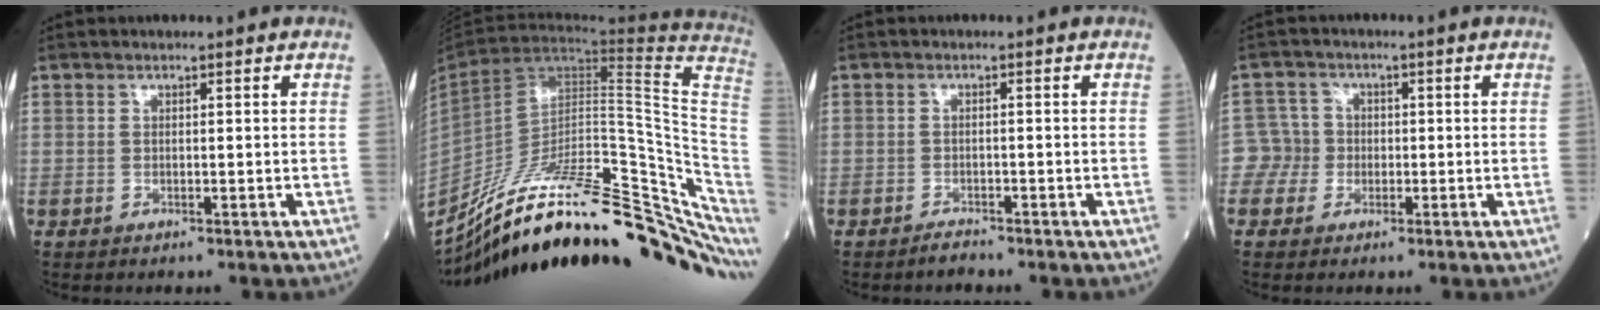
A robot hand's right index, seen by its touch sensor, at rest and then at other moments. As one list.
[{"total": 32.5, "force": [-22.7, 7.0, 22.1], "torque": [-0.237, 0.000, -0.334]}, {"total": 1.3, "force": [-1.2, 0.2, 0.2], "torque": [-0.002, 0.000, -0.021]}, {"total": 3.7, "force": [-0.7, 3.6, 0.1], "torque": [0.009, 0.012, -0.019]}]